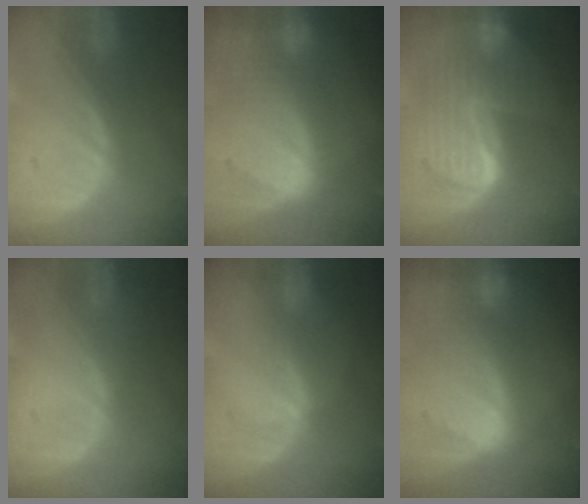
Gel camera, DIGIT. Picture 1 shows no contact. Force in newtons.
{"total": 9.2, "press": 8.1, "slide": 4.4}
{"total": 10.4, "press": 10.4, "slide": 1.0}
{"total": 0.0}
{"total": 1.2, "press": 0.7, "slide": 0.9}
{"total": 9.3, "press": 8.1, "slide": 4.4}